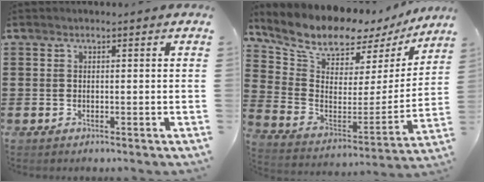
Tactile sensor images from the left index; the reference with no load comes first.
{"total": 9.2, "force": [8.2, 2.7, 3.2], "torque": [-0.101, -0.062, 0.142]}